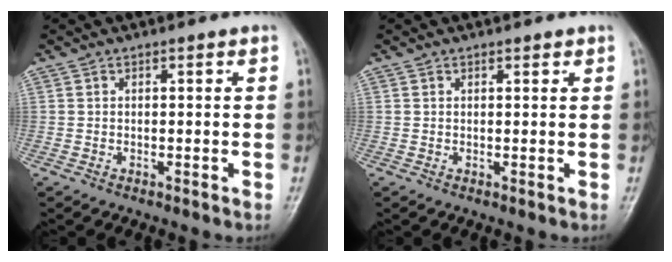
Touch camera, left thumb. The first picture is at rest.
{"total": 1.0, "force": [0.7, 0.4, 0.4], "torque": [-0.002, -0.003, 0.008]}